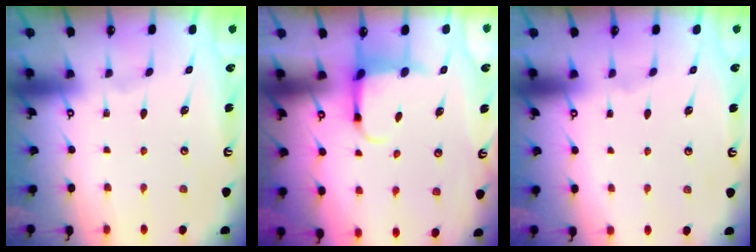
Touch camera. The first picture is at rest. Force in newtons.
{"total": 3.8, "press": 3.6, "slide": 1.0}
{"total": 1.2, "press": 1.2, "slide": 0.1}